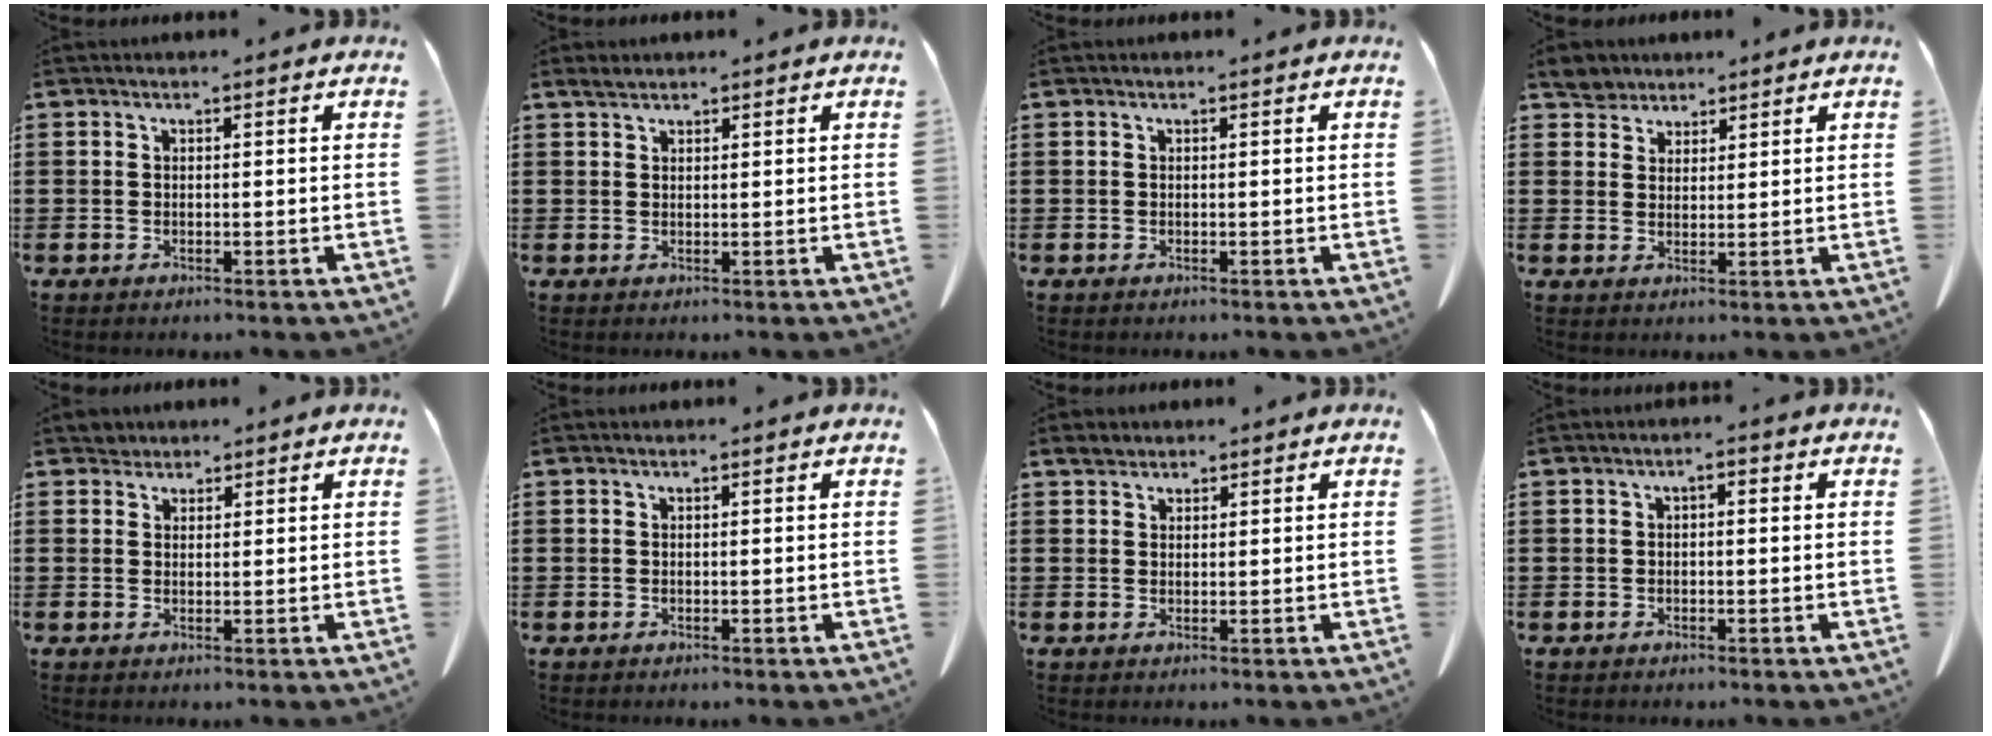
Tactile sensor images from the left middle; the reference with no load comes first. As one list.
[{"total": 1.5, "force": [1.2, 0.5, 0.7], "torque": [-0.017, 0.002, 0.023]}, {"total": 0.0}, {"total": 3.5, "force": [3.2, 1.5, 0.5], "torque": [-0.022, 0.003, 0.062]}, {"total": 1.8, "force": [1.6, 0.8, -0.1], "torque": [0.003, -0.001, 0.032]}, {"total": 0.0}, {"total": 1.8, "force": [1.6, 0.8, 0.4], "torque": [-0.012, 0.005, 0.031]}, {"total": 1.3, "force": [-0.4, 0.6, 1.1], "torque": [-0.023, 0.004, -0.009]}]